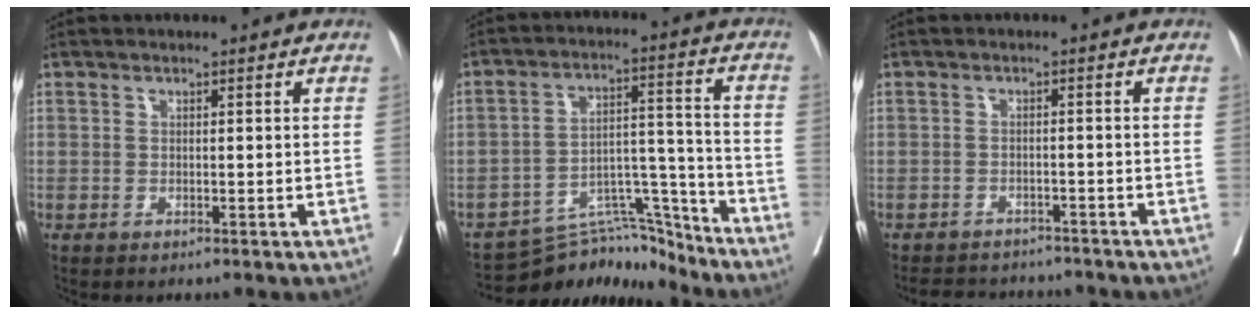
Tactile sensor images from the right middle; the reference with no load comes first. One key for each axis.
{"total": 11.8, "fx": -11.5, "fy": 2.4, "fz": 1.5, "tx": -0.010, "ty": 0.044, "tz": -0.186}
{"total": 7.7, "fx": -7.1, "fy": 2.4, "fz": 1.4, "tx": -0.017, "ty": 0.004, "tz": -0.092}